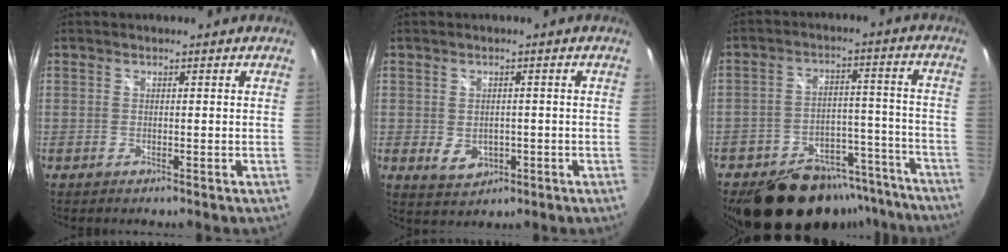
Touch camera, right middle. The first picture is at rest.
{"total": 4.7, "force": [-1.1, 3.7, 2.8], "torque": [-0.052, -0.008, -0.010]}
{"total": 21.3, "force": [-16.6, 10.6, 8.0], "torque": [-0.161, 0.039, -0.210]}